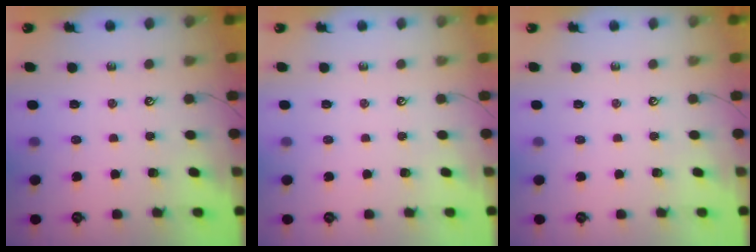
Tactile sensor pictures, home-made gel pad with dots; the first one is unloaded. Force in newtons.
{"total": 0.0}
{"total": 0.0}